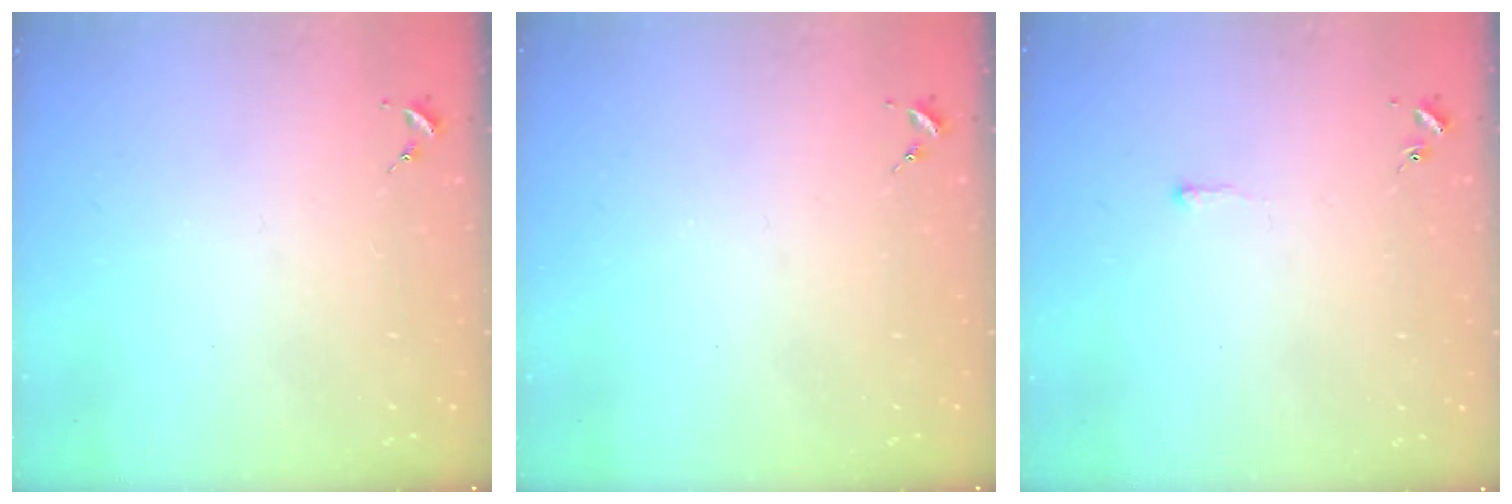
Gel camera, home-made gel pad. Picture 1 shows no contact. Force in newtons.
{"total": 0.0}
{"total": 2.6, "press": 2.6, "slide": 0.4}